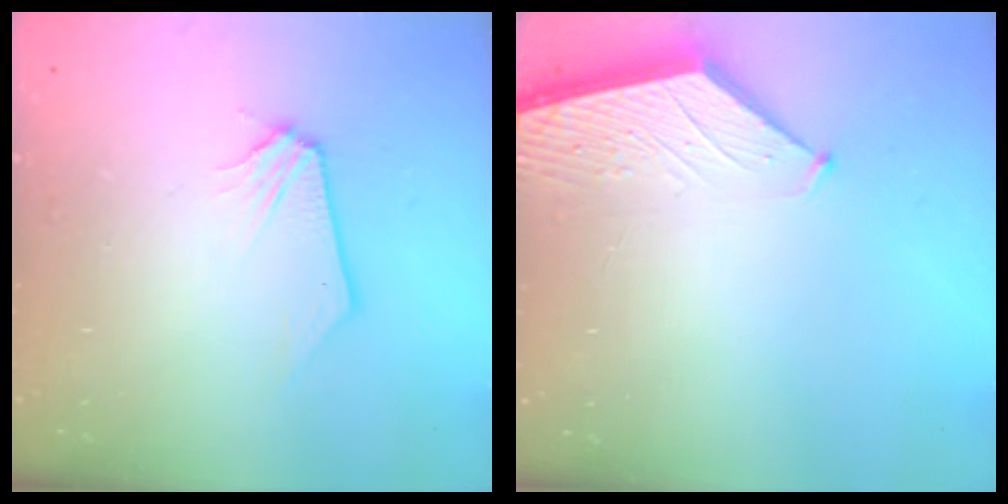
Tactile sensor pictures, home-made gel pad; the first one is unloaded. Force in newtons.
{"total": 2.4, "press": 2.4, "slide": 0.3}